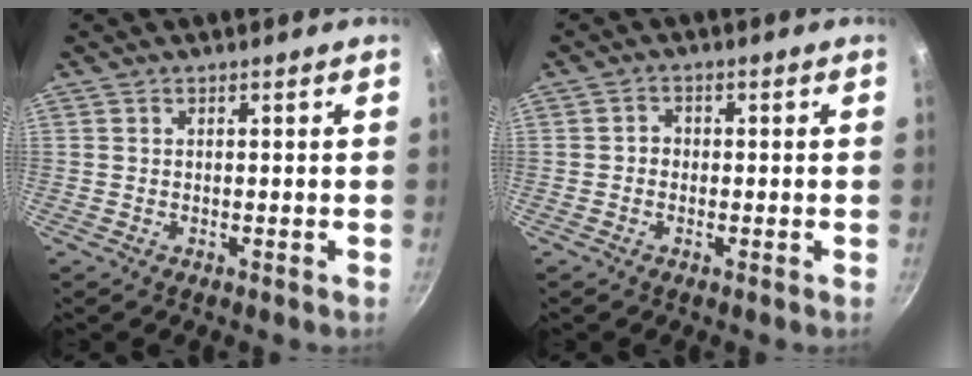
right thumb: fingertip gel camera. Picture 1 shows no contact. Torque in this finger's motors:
{"motor_torque": [-0.63, -0.04, 0.43, -0.08, -0.01]}